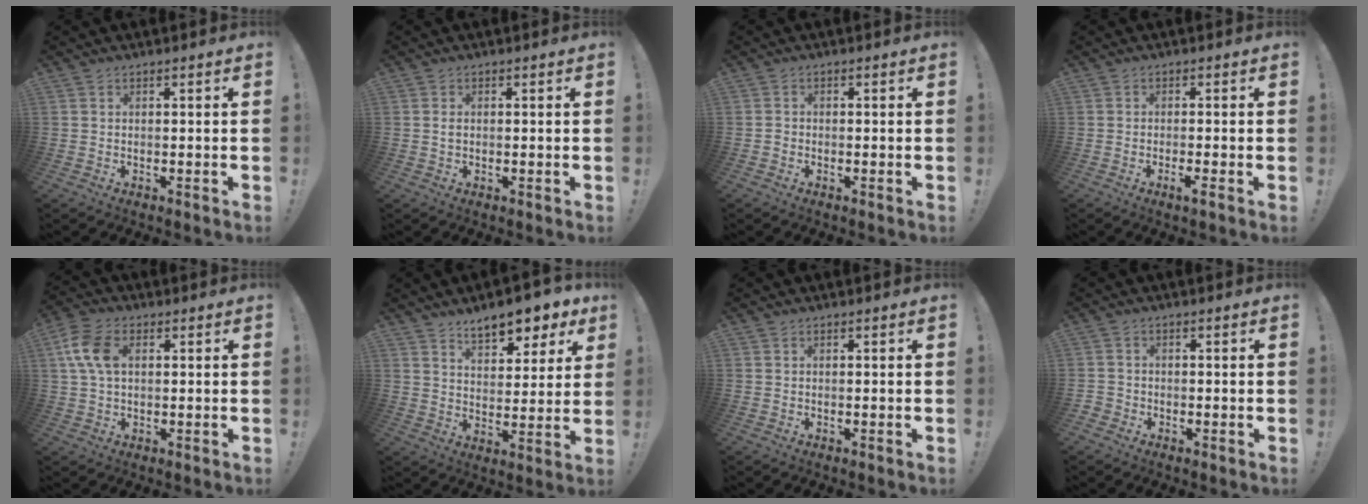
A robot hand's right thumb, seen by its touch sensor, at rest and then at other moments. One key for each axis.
{"total": 0.7, "fx": 0.1, "fy": 0.5, "fz": 0.5, "tx": -0.007, "ty": 0.002, "tz": 0.000}
{"total": 1.0, "fx": -0.7, "fy": 0.7, "fz": 0.2, "tx": -0.003, "ty": 0.004, "tz": -0.013}
{"total": 3.1, "fx": -1.3, "fy": -0.5, "fz": 2.8, "tx": -0.045, "ty": -0.007, "tz": -0.020}
{"total": 9.5, "fx": 2.1, "fy": 6.1, "fz": 7.0, "tx": -0.144, "ty": 0.010, "tz": 0.041}
{"total": 11.1, "fx": 8.0, "fy": 4.7, "fz": 6.1, "tx": -0.079, "ty": -0.055, "tz": 0.140}
{"total": 0.0}
{"total": 1.9, "fx": -1.3, "fy": 1.2, "fz": 0.6, "tx": -0.008, "ty": 0.006, "tz": -0.024}